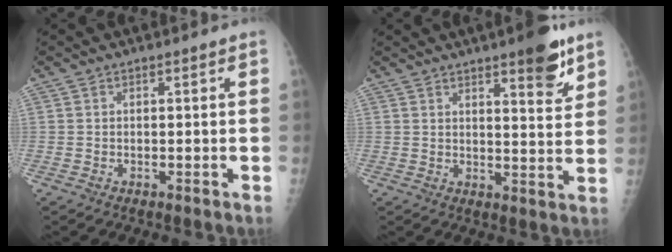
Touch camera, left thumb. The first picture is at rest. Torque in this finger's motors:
{"motor_torque": [1.05, 0.70, 0.67, -0.21, 0.01]}